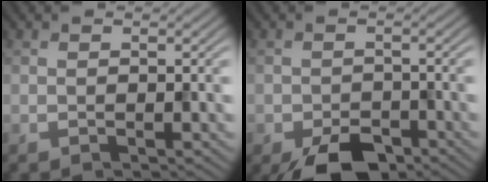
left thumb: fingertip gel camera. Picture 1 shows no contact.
{"total": 5.4, "force": [-3.8, 2.7, 2.8], "torque": [-0.046, -0.006, -0.064]}